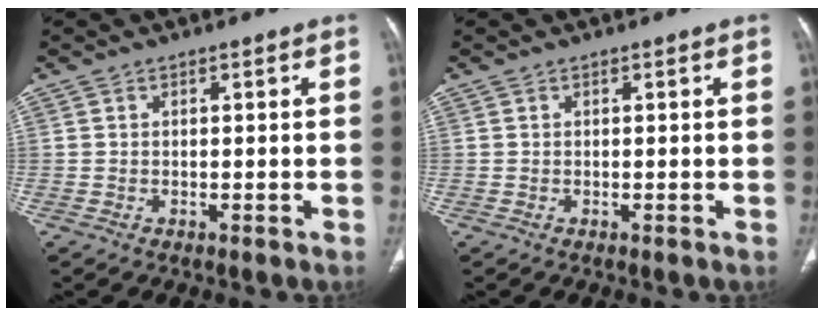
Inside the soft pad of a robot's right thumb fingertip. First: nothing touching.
{"total": 0.0}